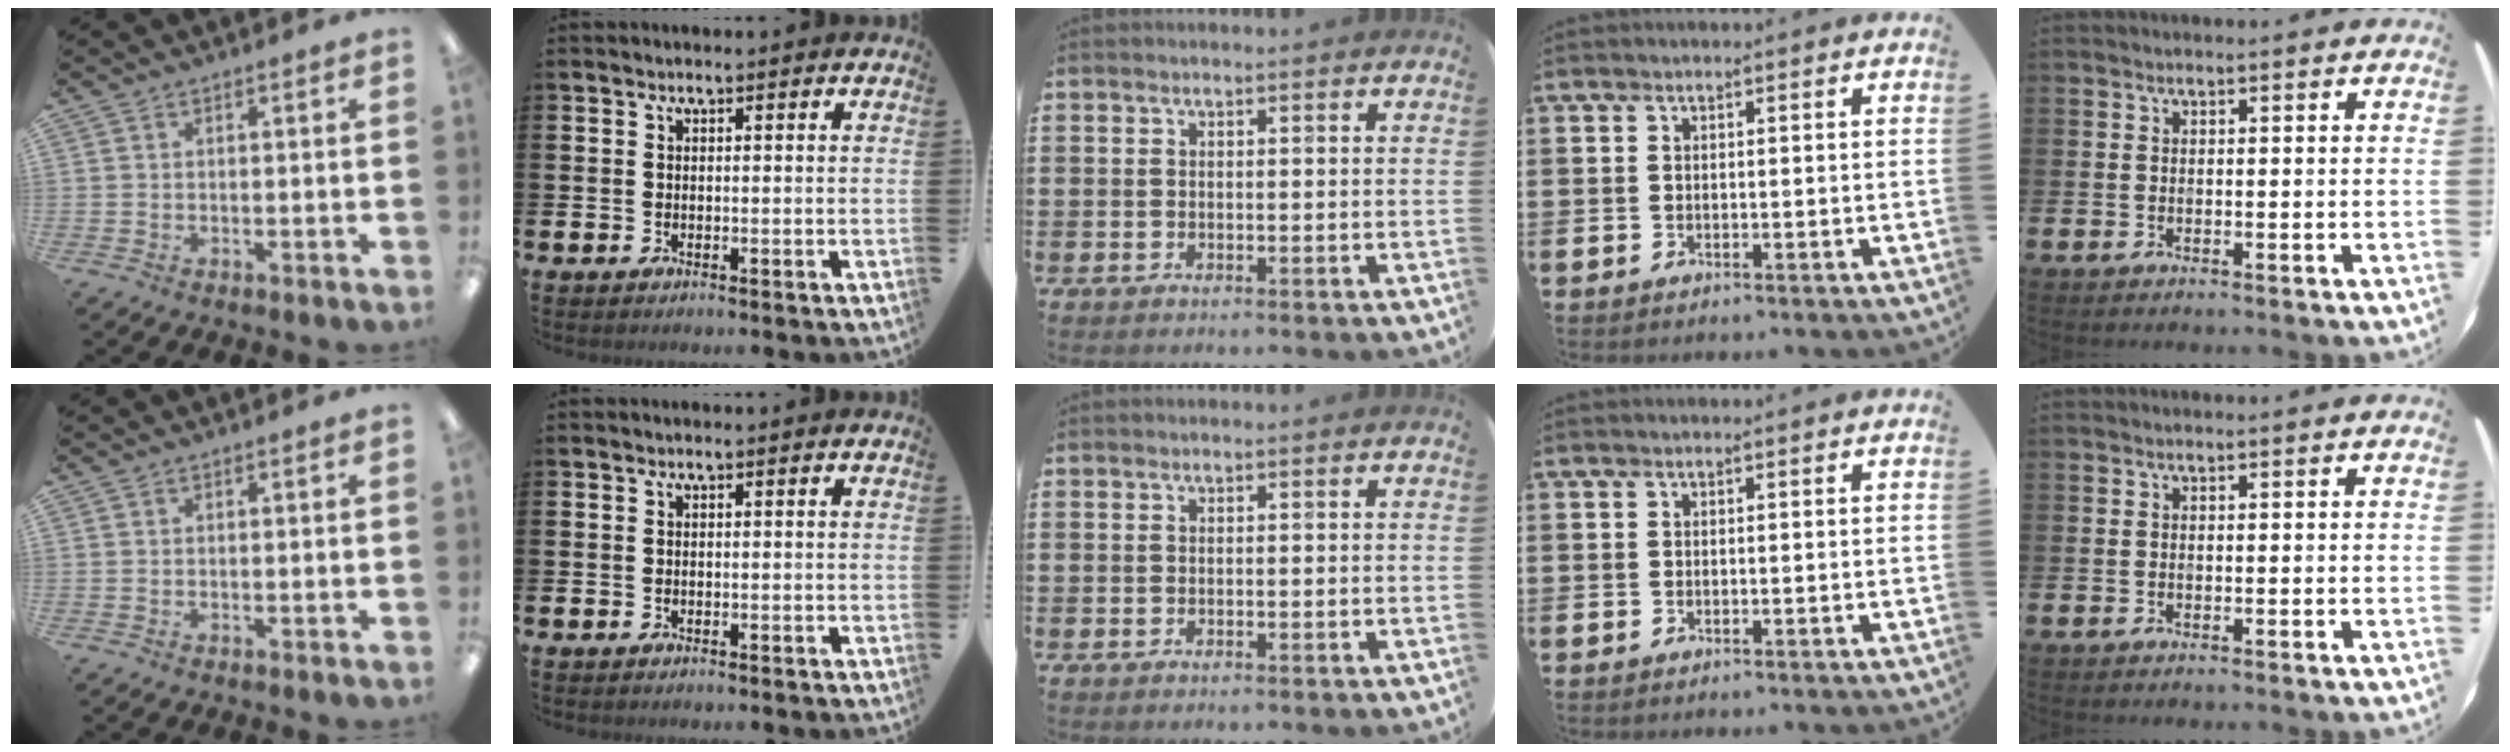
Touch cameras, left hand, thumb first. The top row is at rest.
{}